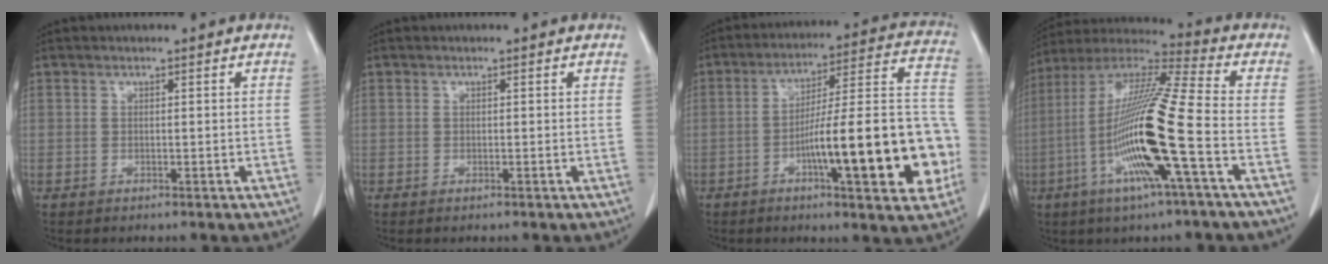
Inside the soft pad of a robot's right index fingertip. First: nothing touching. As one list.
[{"total": 0.0}, {"total": 21.2, "force": [-6.1, 3.2, 20.1], "torque": [-0.234, 0.030, -0.083]}, {"total": 18.5, "force": [-5.0, -0.3, 17.8], "torque": [-0.354, -0.009, -0.106]}]